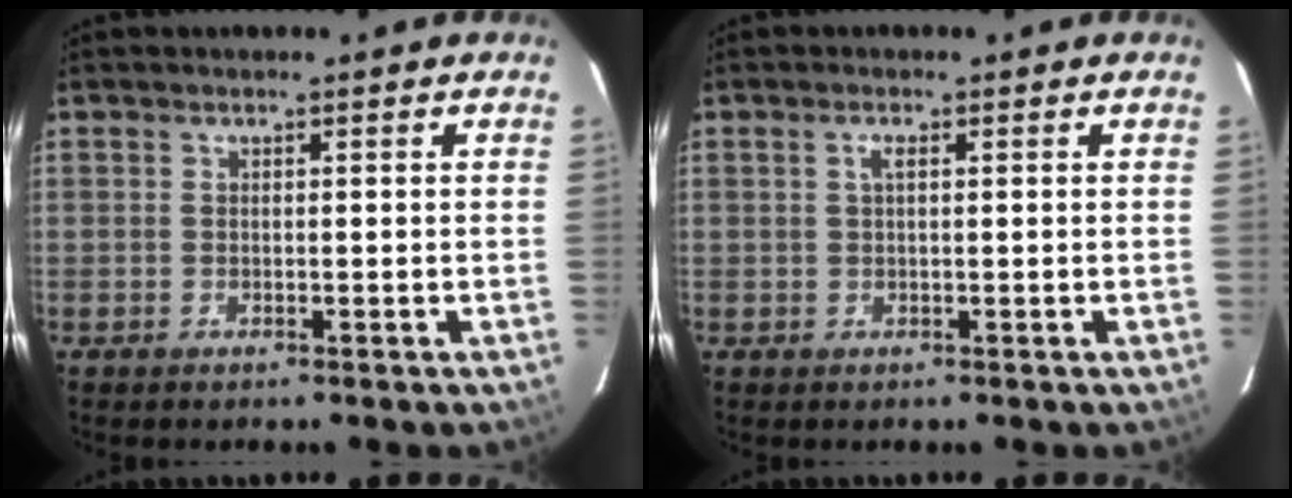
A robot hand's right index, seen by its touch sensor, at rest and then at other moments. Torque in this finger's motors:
{"motor_torque": [0.05, -0.11, 0.09, 0.03]}